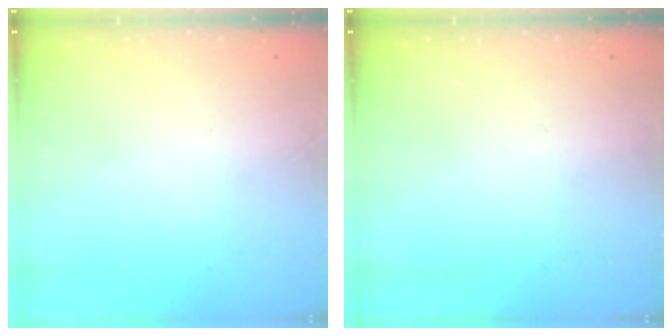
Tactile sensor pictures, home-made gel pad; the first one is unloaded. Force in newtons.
{"total": 0.0}